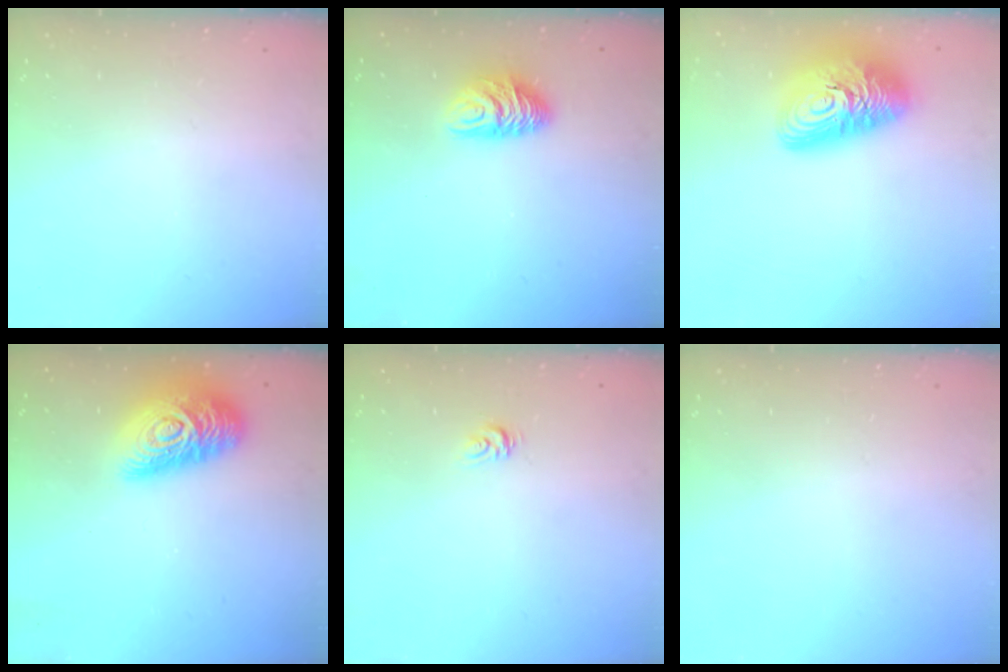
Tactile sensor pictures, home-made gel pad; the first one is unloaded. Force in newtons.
{"total": 8.7, "press": 8.7, "slide": 0.7}
{"total": 17.8, "press": 17.7, "slide": 1.3}
{"total": 18.5, "press": 18.5, "slide": 1.0}
{"total": 3.5, "press": 3.5, "slide": 0.1}
{"total": 0.0}